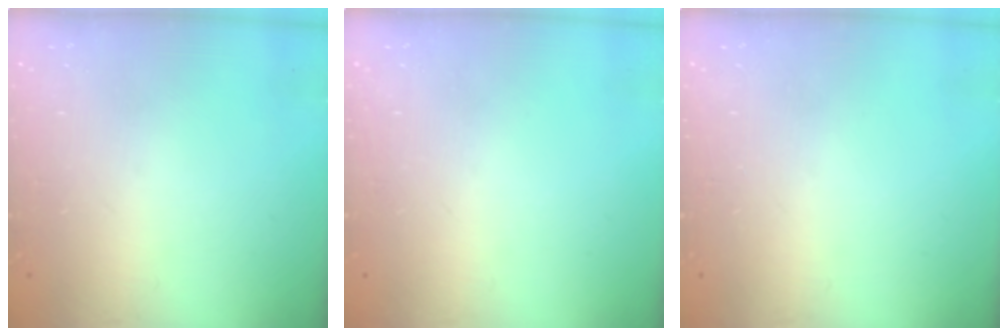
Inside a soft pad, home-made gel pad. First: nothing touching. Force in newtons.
{"total": 0.0}
{"total": 0.0}